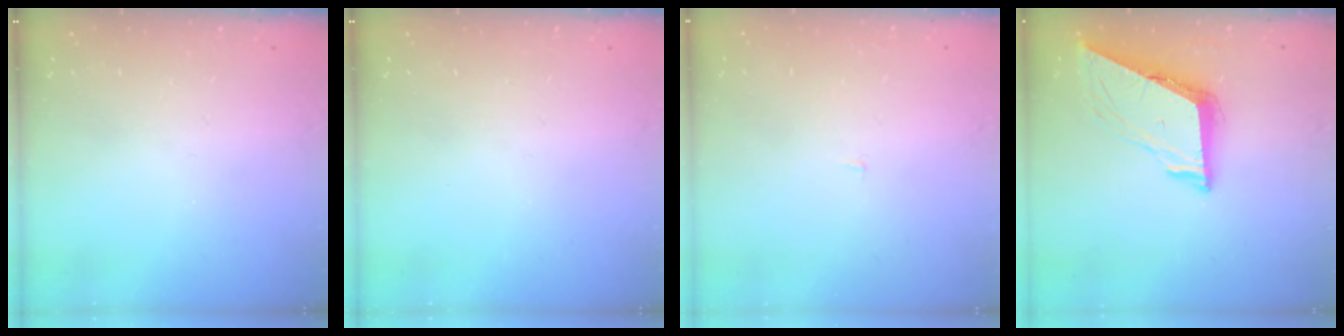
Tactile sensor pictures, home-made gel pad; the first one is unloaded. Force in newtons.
{"total": 0.0}
{"total": 1.2, "press": 1.2, "slide": 0.1}
{"total": 8.4, "press": 8.4, "slide": 0.9}